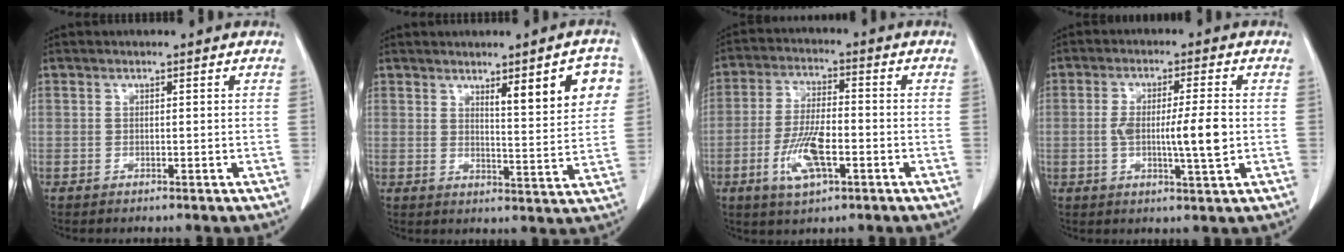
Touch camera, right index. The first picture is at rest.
{"total": 9.0, "force": [4.2, 1.4, 7.9], "torque": [-0.099, -0.003, 0.056]}
{"total": 8.8, "force": [-3.1, 2.8, 7.8], "torque": [-0.161, -0.003, -0.054]}
{"total": 7.8, "force": [-0.6, 0.6, 7.7], "torque": [-0.136, -0.003, -0.009]}